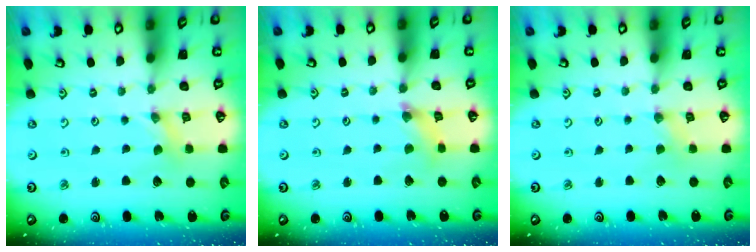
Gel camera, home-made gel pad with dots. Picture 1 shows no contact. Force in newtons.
{"total": 2.5, "press": 2.4, "slide": 0.4}
{"total": 1.5, "press": 1.5, "slide": 0.3}